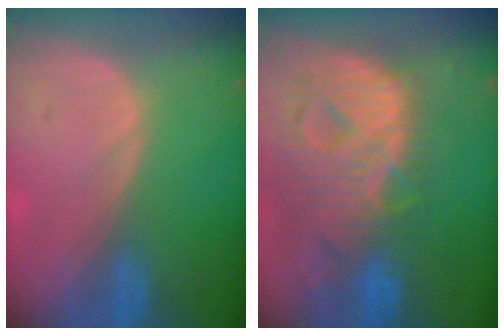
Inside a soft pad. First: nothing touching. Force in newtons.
{"total": 13.1, "press": 11.2, "slide": 6.9}